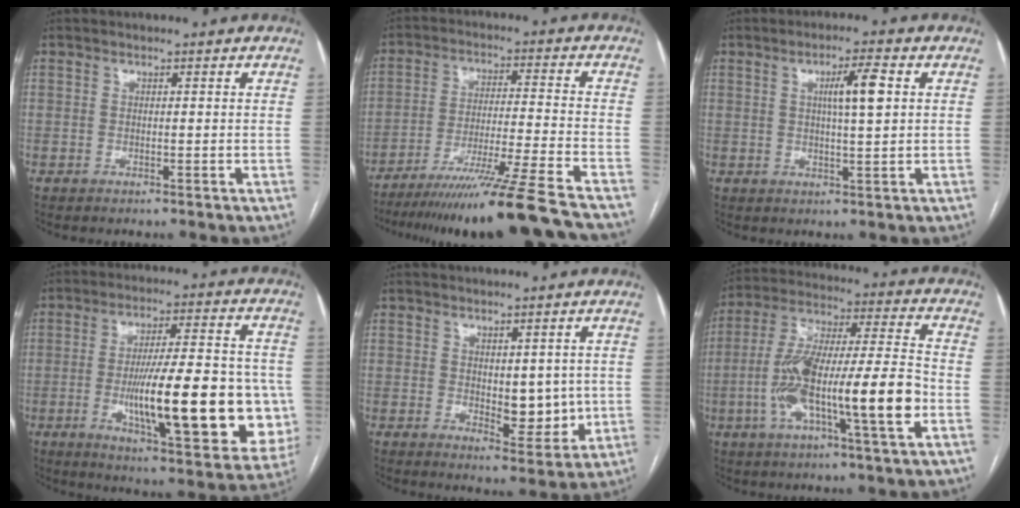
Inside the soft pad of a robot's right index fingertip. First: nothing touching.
{"total": 20.9, "force": [-17.8, -2.9, 10.5], "torque": [-0.139, -0.048, -0.280]}
{"total": 5.6, "force": [1.4, 0.3, 5.4], "torque": [-0.092, 0.004, 0.023]}
{"total": 23.7, "force": [-4.1, 4.9, 22.8], "torque": [-0.291, 0.002, -0.046]}
{"total": 6.7, "force": [0.0, 3.2, 5.8], "torque": [-0.074, -0.009, 0.012]}
{"total": 18.9, "force": [-4.8, 1.9, 18.2], "torque": [-0.336, 0.006, -0.080]}